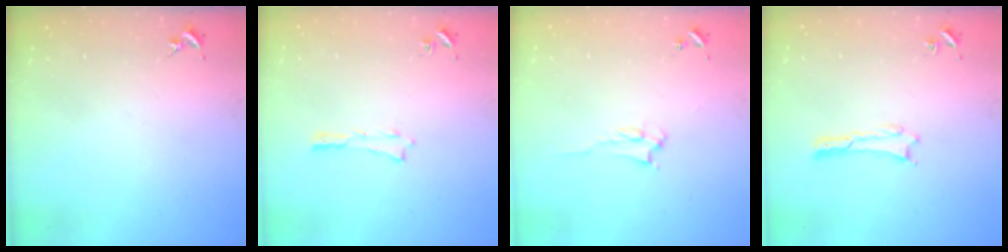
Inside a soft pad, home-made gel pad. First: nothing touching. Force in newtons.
{"total": 0.0}
{"total": 2.0, "press": 1.9, "slide": 0.3}
{"total": 0.0}